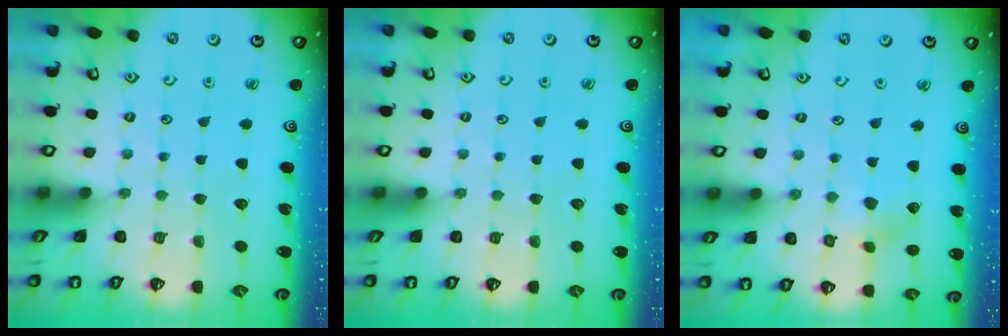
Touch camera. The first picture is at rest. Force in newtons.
{"total": 0.0}
{"total": 3.4, "press": 3.4, "slide": 0.6}